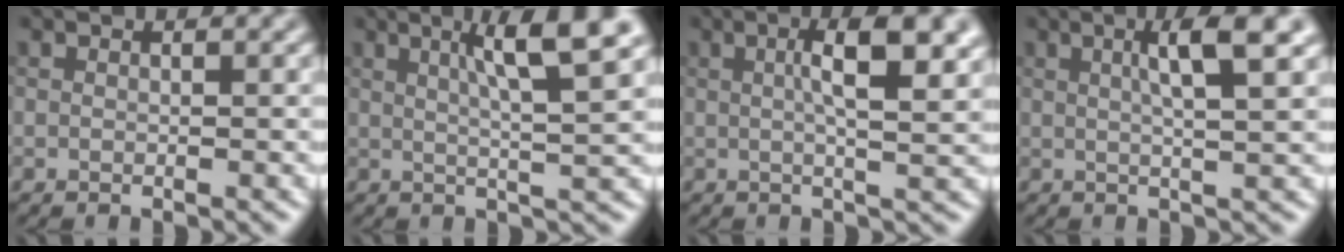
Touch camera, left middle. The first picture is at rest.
{"total": 6.6, "force": [2.5, 1.1, 6.0], "torque": [-0.080, 0.010, 0.039]}
{"total": 6.8, "force": [1.6, 1.9, 6.3], "torque": [-0.078, 0.012, 0.020]}
{"total": 4.8, "force": [1.6, 0.8, 4.5], "torque": [-0.065, 0.008, 0.022]}